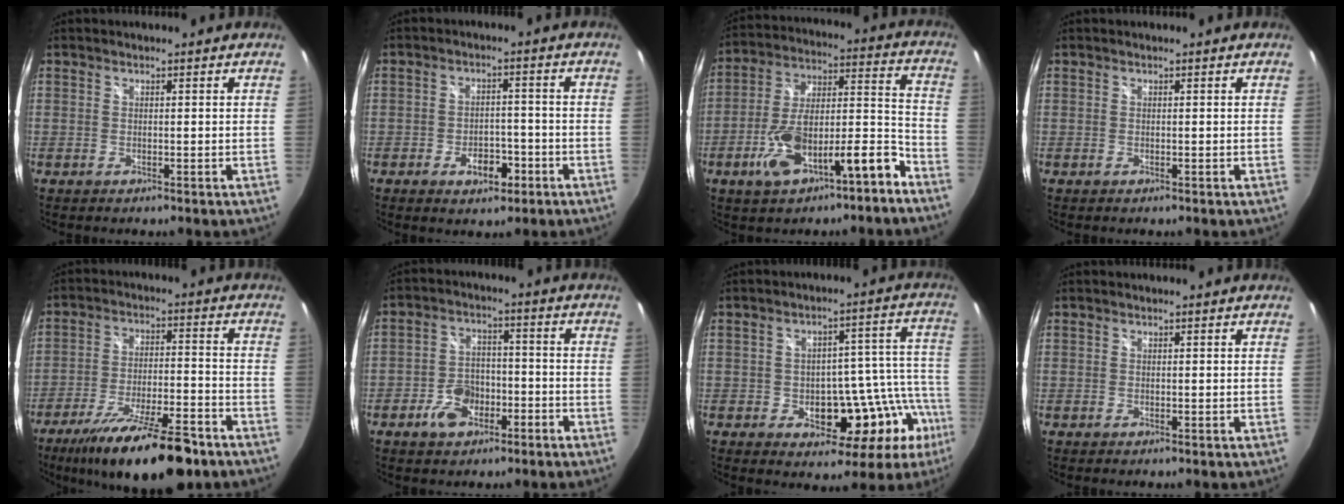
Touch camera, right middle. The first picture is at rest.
{"total": 5.7, "force": [-3.0, 3.2, 3.5], "torque": [-0.065, 0.003, -0.039]}
{"total": 17.2, "force": [-9.9, 5.6, 12.8], "torque": [-0.214, 0.013, -0.156]}
{"total": 0.0}
{"total": 18.7, "force": [-13.8, 4.6, 11.9], "torque": [-0.216, -0.031, -0.215]}
{"total": 7.6, "force": [-4.3, 4.8, 4.1], "torque": [-0.090, 0.013, -0.066]}
{"total": 16.4, "force": [-7.3, 9.7, 11.0], "torque": [-0.133, 0.015, -0.082]}
{"total": 0.0}